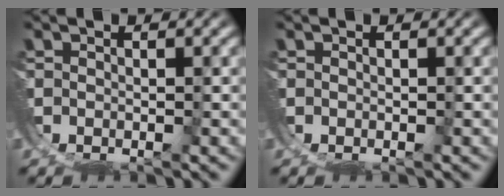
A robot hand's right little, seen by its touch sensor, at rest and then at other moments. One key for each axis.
{"total": 0.0}